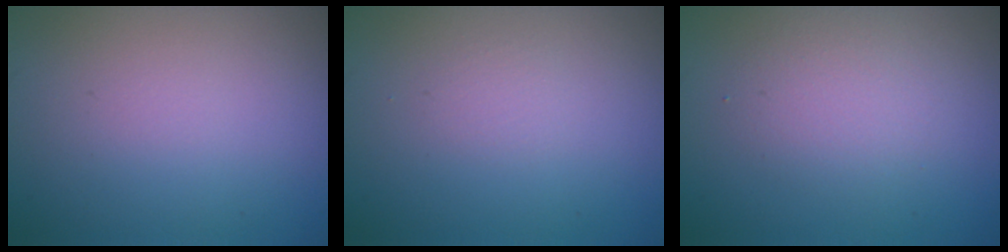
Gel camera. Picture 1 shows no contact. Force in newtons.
{"total": 0.0}
{"total": 2.3, "press": 2.3, "slide": 0.2}